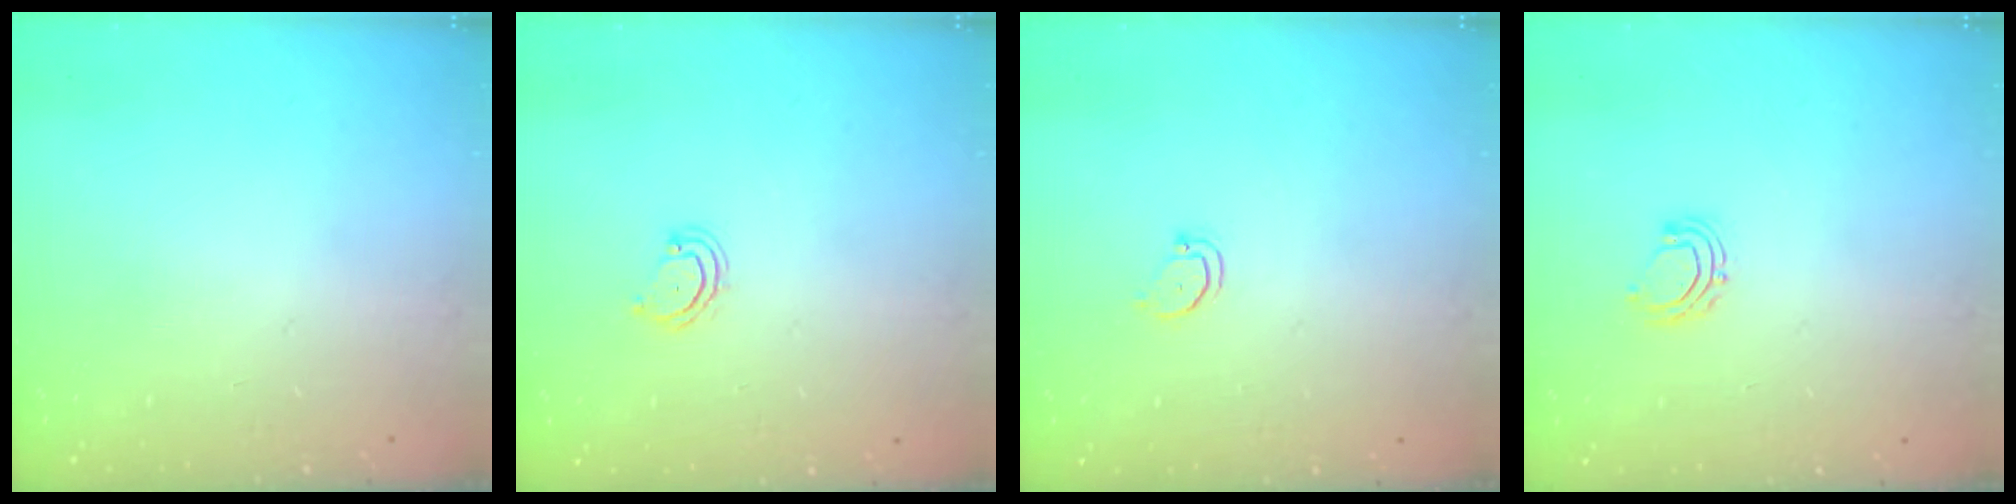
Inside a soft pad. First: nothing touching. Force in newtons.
{"total": 3.9, "press": 3.9, "slide": 0.3}
{"total": 2.5, "press": 2.5, "slide": 0.3}
{"total": 6.3, "press": 6.2, "slide": 1.3}